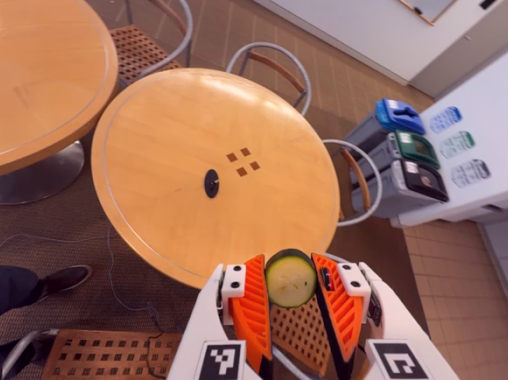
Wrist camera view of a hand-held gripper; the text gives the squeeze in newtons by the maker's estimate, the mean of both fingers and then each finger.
{"total": 9.6, "left": 9.4, "right": 9.8}